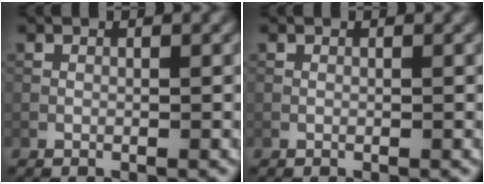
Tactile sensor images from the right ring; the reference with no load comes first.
{"total": 0.0}